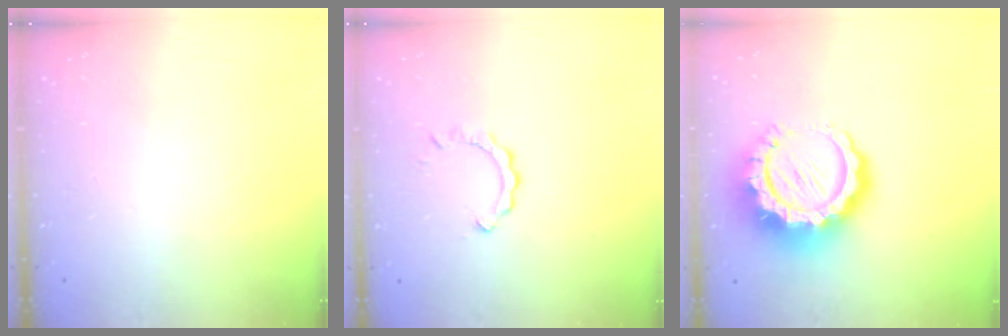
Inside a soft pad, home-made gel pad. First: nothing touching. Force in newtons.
{"total": 2.7, "press": 2.7, "slide": 0.2}
{"total": 17.5, "press": 17.4, "slide": 1.7}